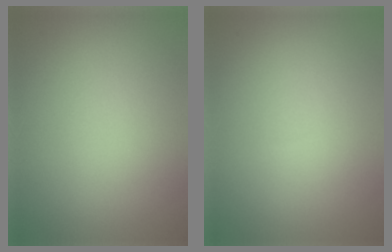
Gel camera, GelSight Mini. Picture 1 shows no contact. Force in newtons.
{"total": 0.0}